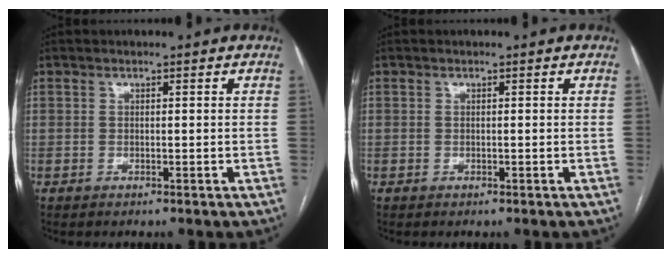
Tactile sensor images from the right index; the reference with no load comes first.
{"total": 0.0}